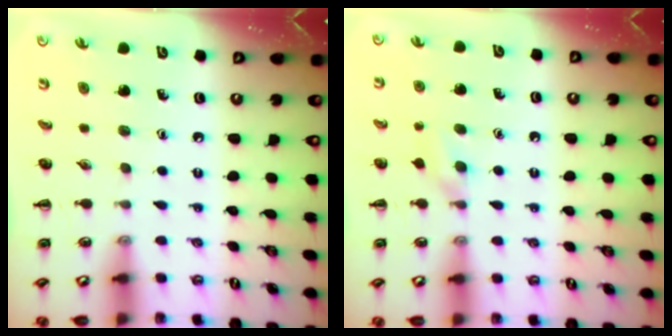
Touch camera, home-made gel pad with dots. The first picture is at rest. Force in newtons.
{"total": 4.9, "press": 4.6, "slide": 1.8}